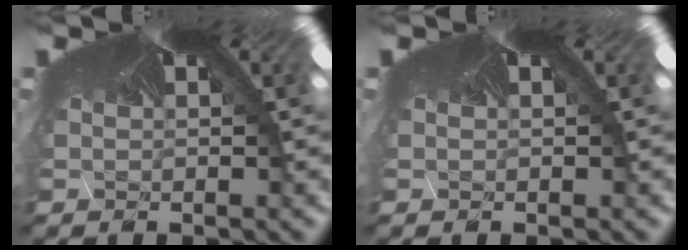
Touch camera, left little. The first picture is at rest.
{"total": 0.0}